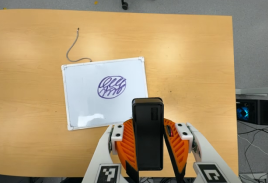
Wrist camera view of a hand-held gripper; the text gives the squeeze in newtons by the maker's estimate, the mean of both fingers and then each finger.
{"total": 7.4, "left": 6.4, "right": 8.4}